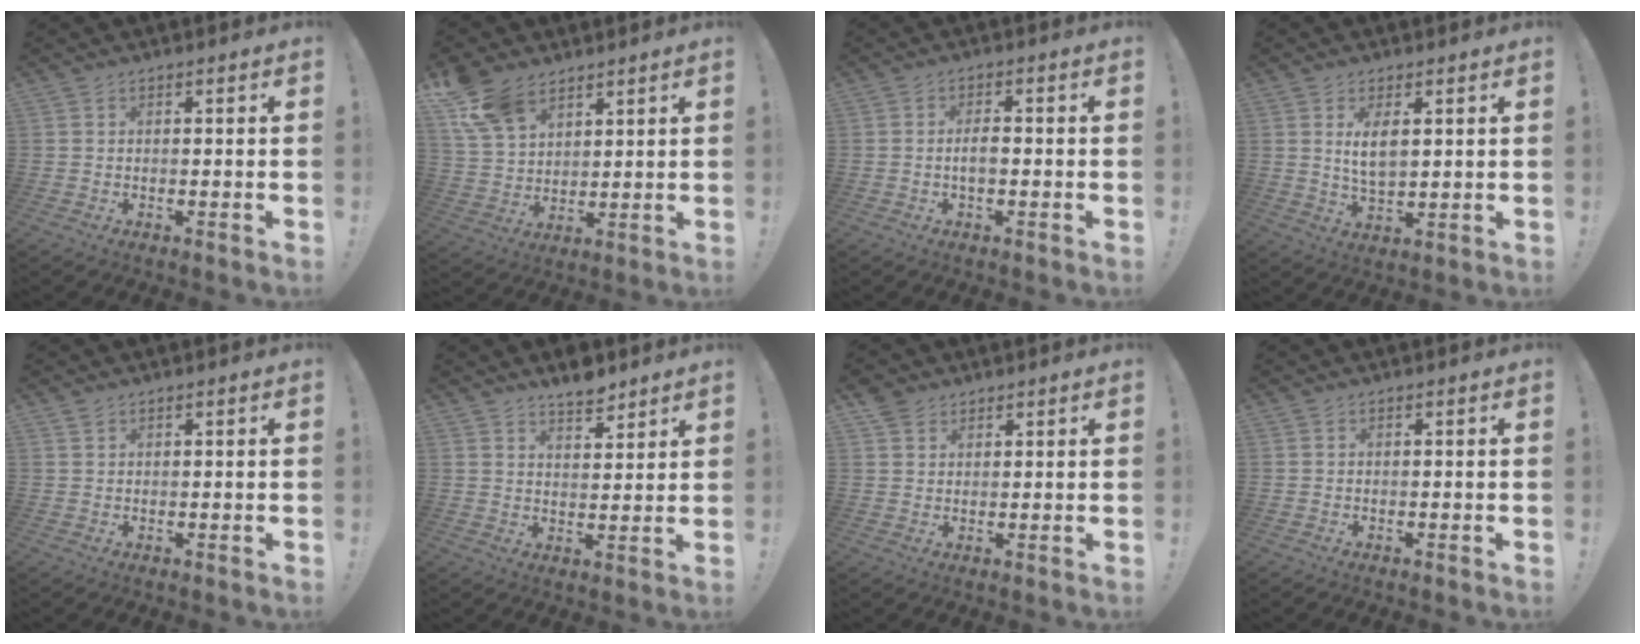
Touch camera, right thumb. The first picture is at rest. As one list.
[{"total": 11.8, "force": [8.0, 7.0, 5.0], "torque": [-0.095, -0.040, 0.158]}, {"total": 3.3, "force": [-0.8, 1.4, 2.9], "torque": [-0.050, 0.001, -0.020]}, {"total": 5.5, "force": [1.4, 2.5, 4.7], "torque": [-0.086, -0.004, 0.020]}, {"total": 1.1, "force": [0.9, 0.6, 0.3], "torque": [0.000, -0.003, 0.017]}, {"total": 6.5, "force": [5.7, 2.0, 2.4], "torque": [-0.025, -0.040, 0.101]}, {"total": 3.4, "force": [2.5, 2.3, 0.6], "torque": [-0.011, -0.011, 0.047]}, {"total": 0.0}]